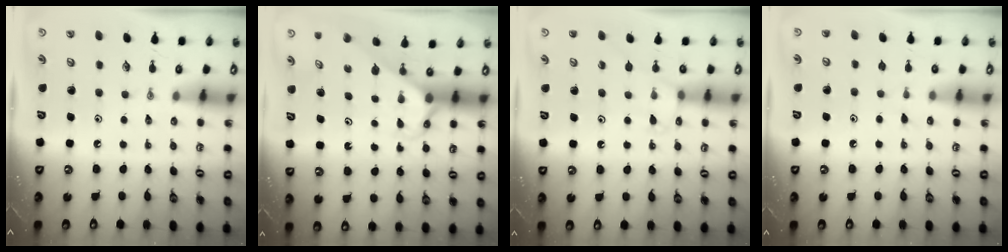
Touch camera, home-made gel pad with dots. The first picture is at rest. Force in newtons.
{"total": 2.4, "press": 2.4, "slide": 0.1}
{"total": 5.6, "press": 5.5, "slide": 0.8}
{"total": 6.2, "press": 6.1, "slide": 0.5}